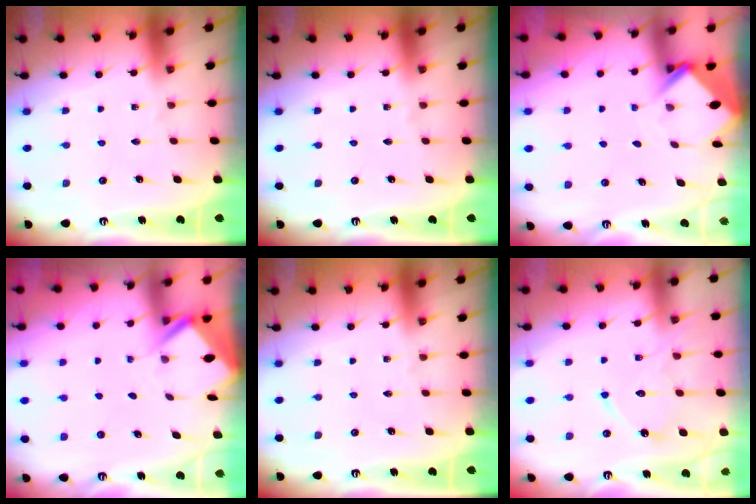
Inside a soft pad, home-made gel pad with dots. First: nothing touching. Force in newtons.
{"total": 0.0}
{"total": 3.8, "press": 3.8, "slide": 0.2}
{"total": 3.1, "press": 3.1, "slide": 0.3}
{"total": 0.0}
{"total": 12.9, "press": 12.8, "slide": 1.3}